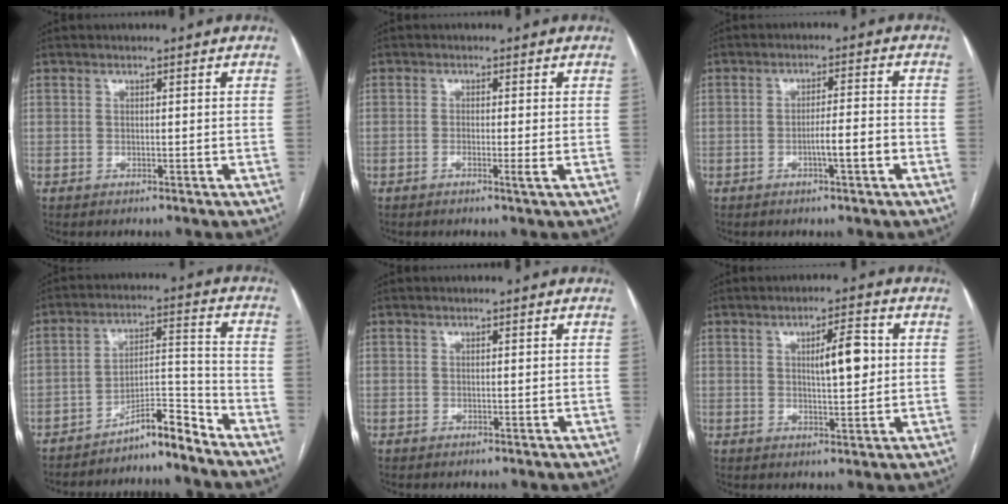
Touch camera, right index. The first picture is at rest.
{"total": 1.5, "force": [-0.5, -0.2, 1.4], "torque": [-0.024, -0.003, -0.010]}
{"total": 4.6, "force": [-1.8, 0.2, 4.3], "torque": [-0.066, 0.003, -0.028]}
{"total": 7.3, "force": [-6.7, 0.1, 3.0], "torque": [-0.041, 0.024, -0.112]}
{"total": 0.0}
{"total": 6.2, "force": [1.1, 1.4, 5.9], "torque": [-0.093, 0.007, 0.021]}